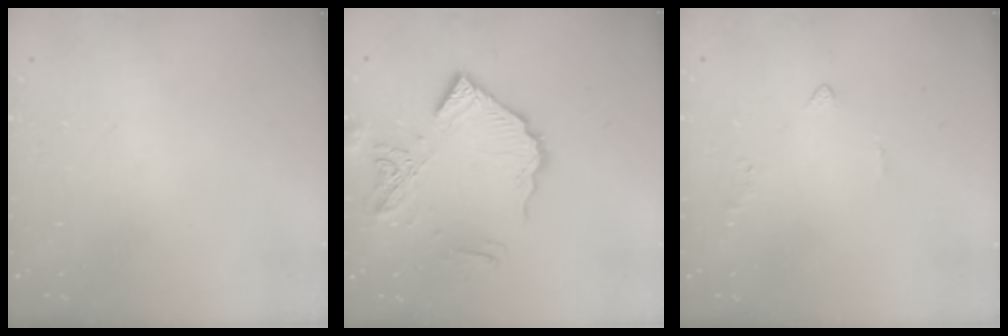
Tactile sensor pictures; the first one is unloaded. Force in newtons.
{"total": 14.1, "press": 14.0, "slide": 1.6}
{"total": 2.2, "press": 2.1, "slide": 0.5}